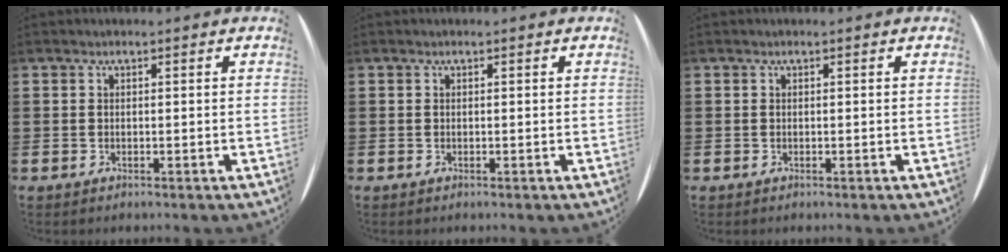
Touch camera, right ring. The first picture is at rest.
{"total": 0.0}
{"total": 0.0}